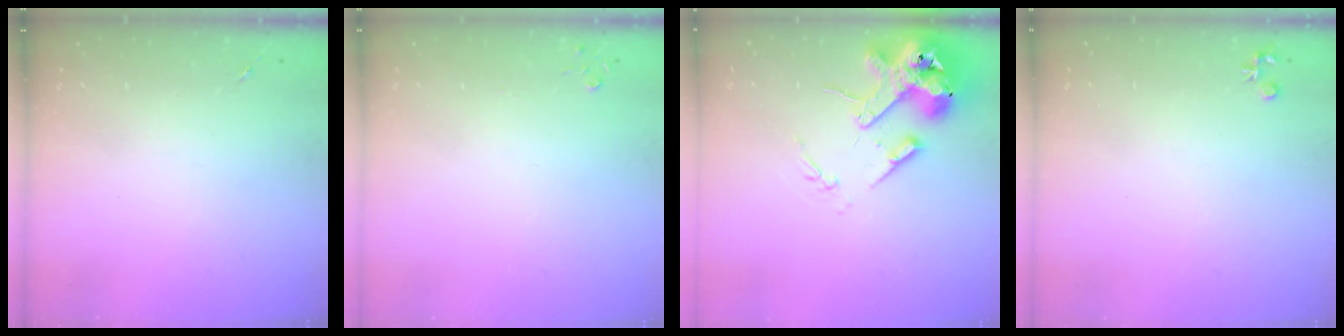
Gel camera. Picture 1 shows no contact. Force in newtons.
{"total": 2.8, "press": 2.8, "slide": 0.3}
{"total": 16.3, "press": 16.0, "slide": 2.6}
{"total": 3.7, "press": 3.6, "slide": 0.4}